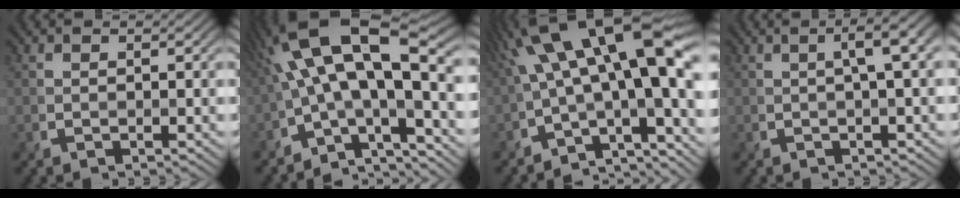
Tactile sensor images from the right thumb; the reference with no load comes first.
{"total": 16.7, "force": [-0.7, 6.2, 15.5], "torque": [-0.257, 0.027, -0.016]}
{"total": 18.3, "force": [1.3, 6.7, 17.0], "torque": [-0.252, 0.024, 0.024]}
{"total": 3.9, "force": [0.7, 0.7, 3.8], "torque": [-0.052, 0.020, 0.009]}